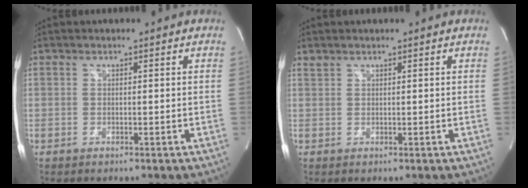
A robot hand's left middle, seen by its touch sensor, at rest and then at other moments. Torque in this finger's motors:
{"motor_torque": [0.04, -0.04, 0.04, 0.01]}